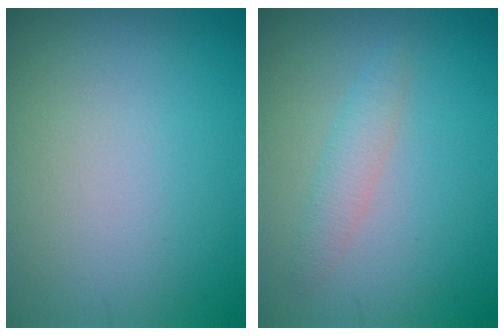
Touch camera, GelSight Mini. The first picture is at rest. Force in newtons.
{"total": 1.7, "press": 1.7, "slide": 0.1}